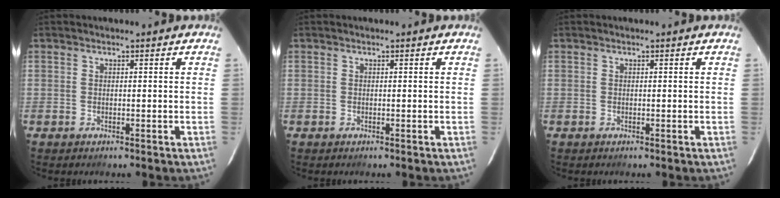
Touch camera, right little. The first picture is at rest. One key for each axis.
{"total": 0.0}
{"total": 0.0}